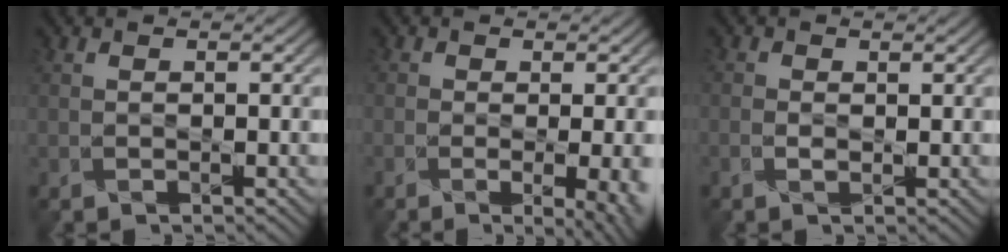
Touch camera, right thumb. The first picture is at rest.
{"total": 7.0, "force": [-1.9, 2.8, 6.2], "torque": [-0.067, -0.007, -0.013]}
{"total": 0.8, "force": [-0.2, 0.7, 0.5], "torque": [-0.016, -0.002, -0.002]}